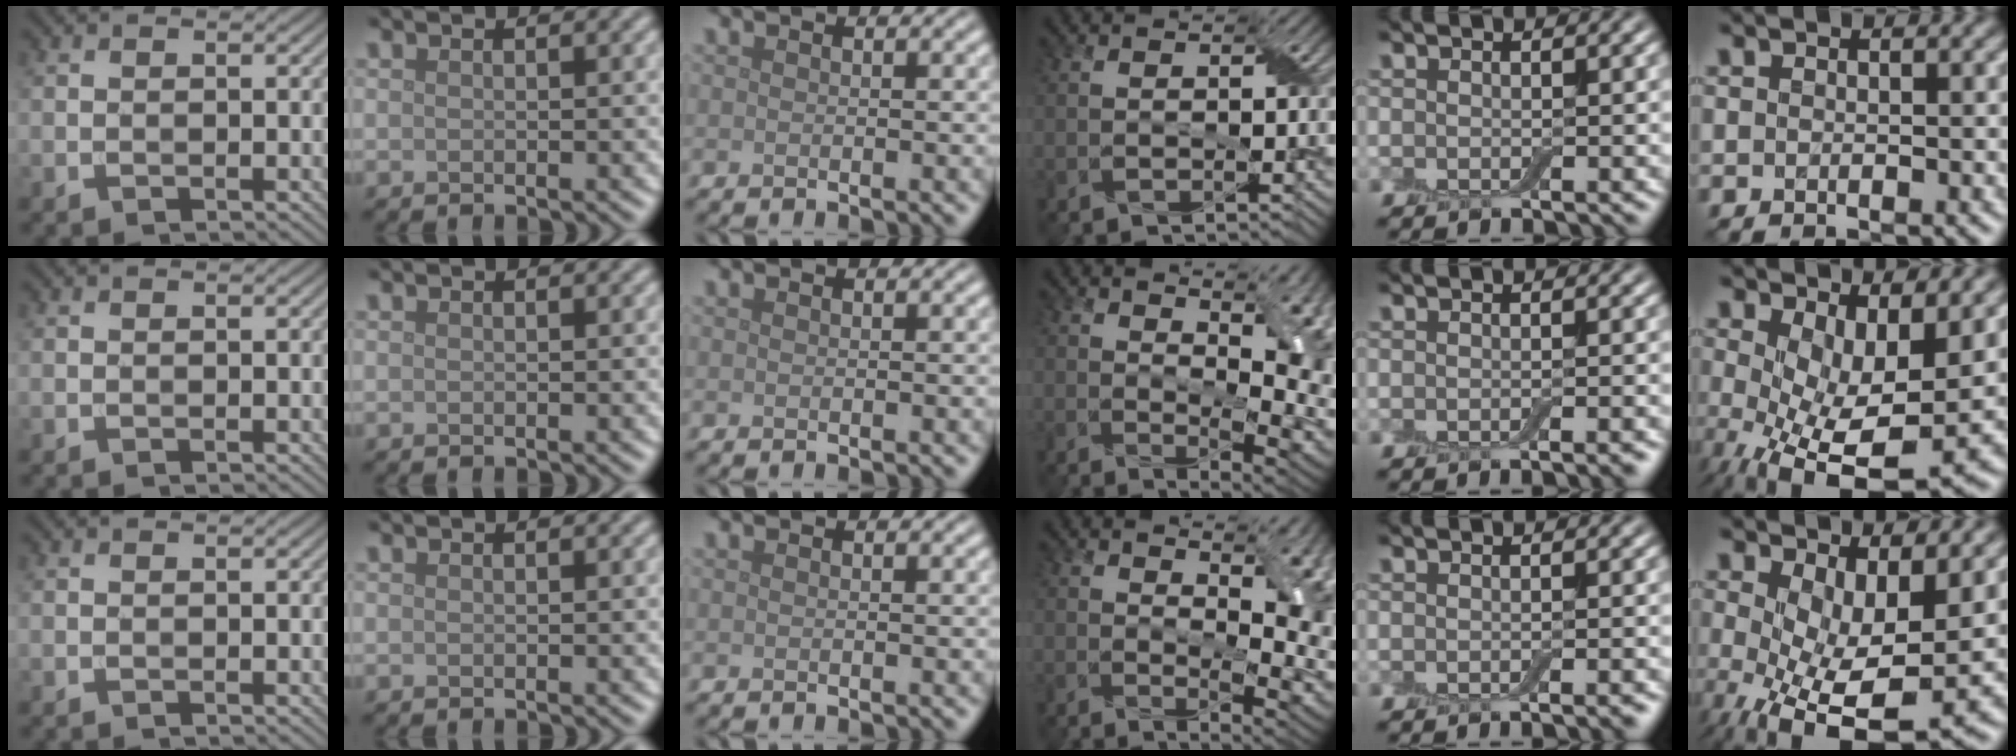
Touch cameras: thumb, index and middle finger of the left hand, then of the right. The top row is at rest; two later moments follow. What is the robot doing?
{"motion": "peel", "object": "aluminum foil"}